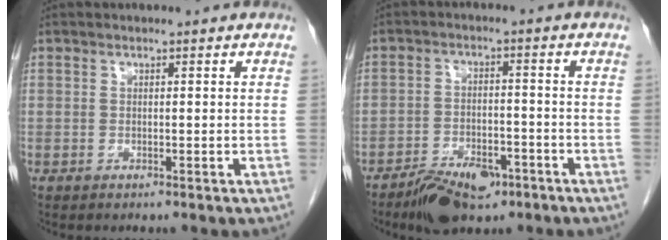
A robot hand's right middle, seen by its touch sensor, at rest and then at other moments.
{"total": 7.7, "force": [-5.4, 3.3, 4.4], "torque": [-0.074, -0.002, -0.089]}